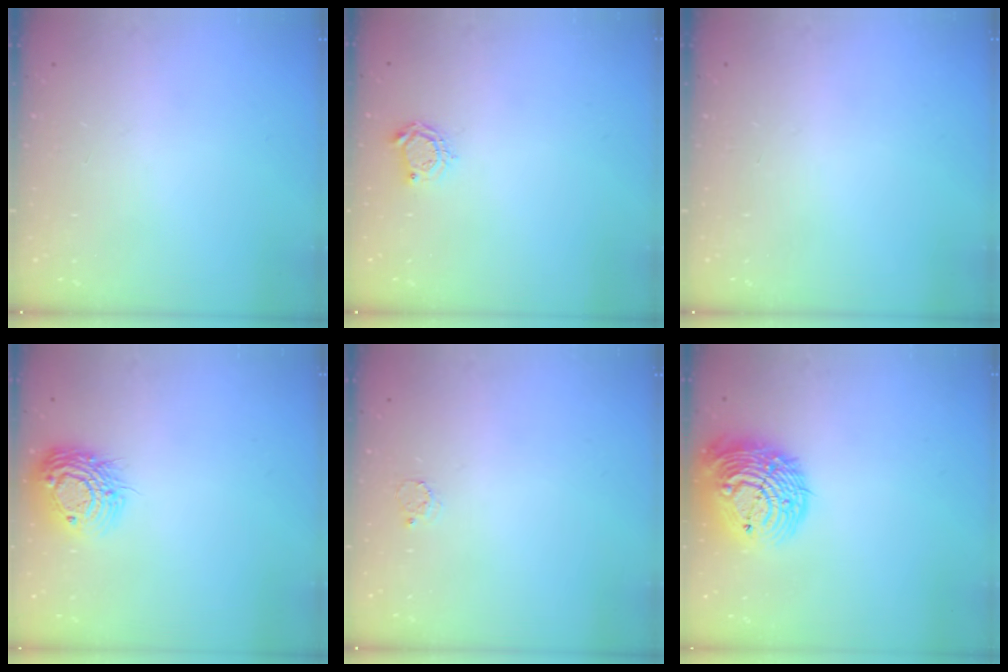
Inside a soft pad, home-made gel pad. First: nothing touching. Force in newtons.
{"total": 5.3, "press": 5.2, "slide": 0.7}
{"total": 0.0}
{"total": 13.1, "press": 13.1, "slide": 0.9}
{"total": 2.3, "press": 2.3, "slide": 0.2}
{"total": 17.9, "press": 17.8, "slide": 1.9}